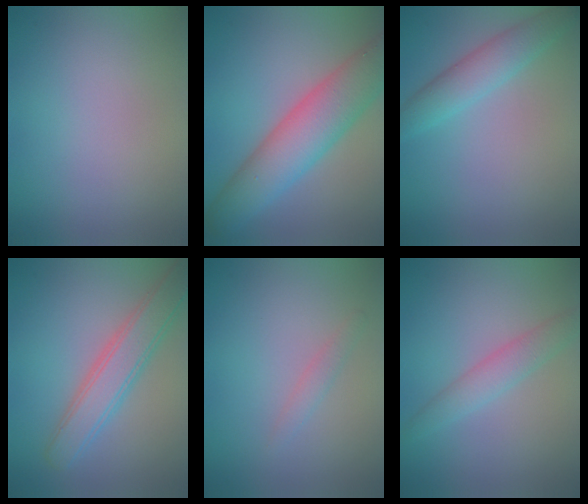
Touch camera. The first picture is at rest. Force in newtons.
{"total": 8.0, "press": 8.0, "slide": 0.5}
{"total": 3.3, "press": 3.3, "slide": 0.1}
{"total": 4.5, "press": 4.5, "slide": 0.2}
{"total": 1.1, "press": 1.1, "slide": 0.2}
{"total": 2.6, "press": 2.6, "slide": 0.0}